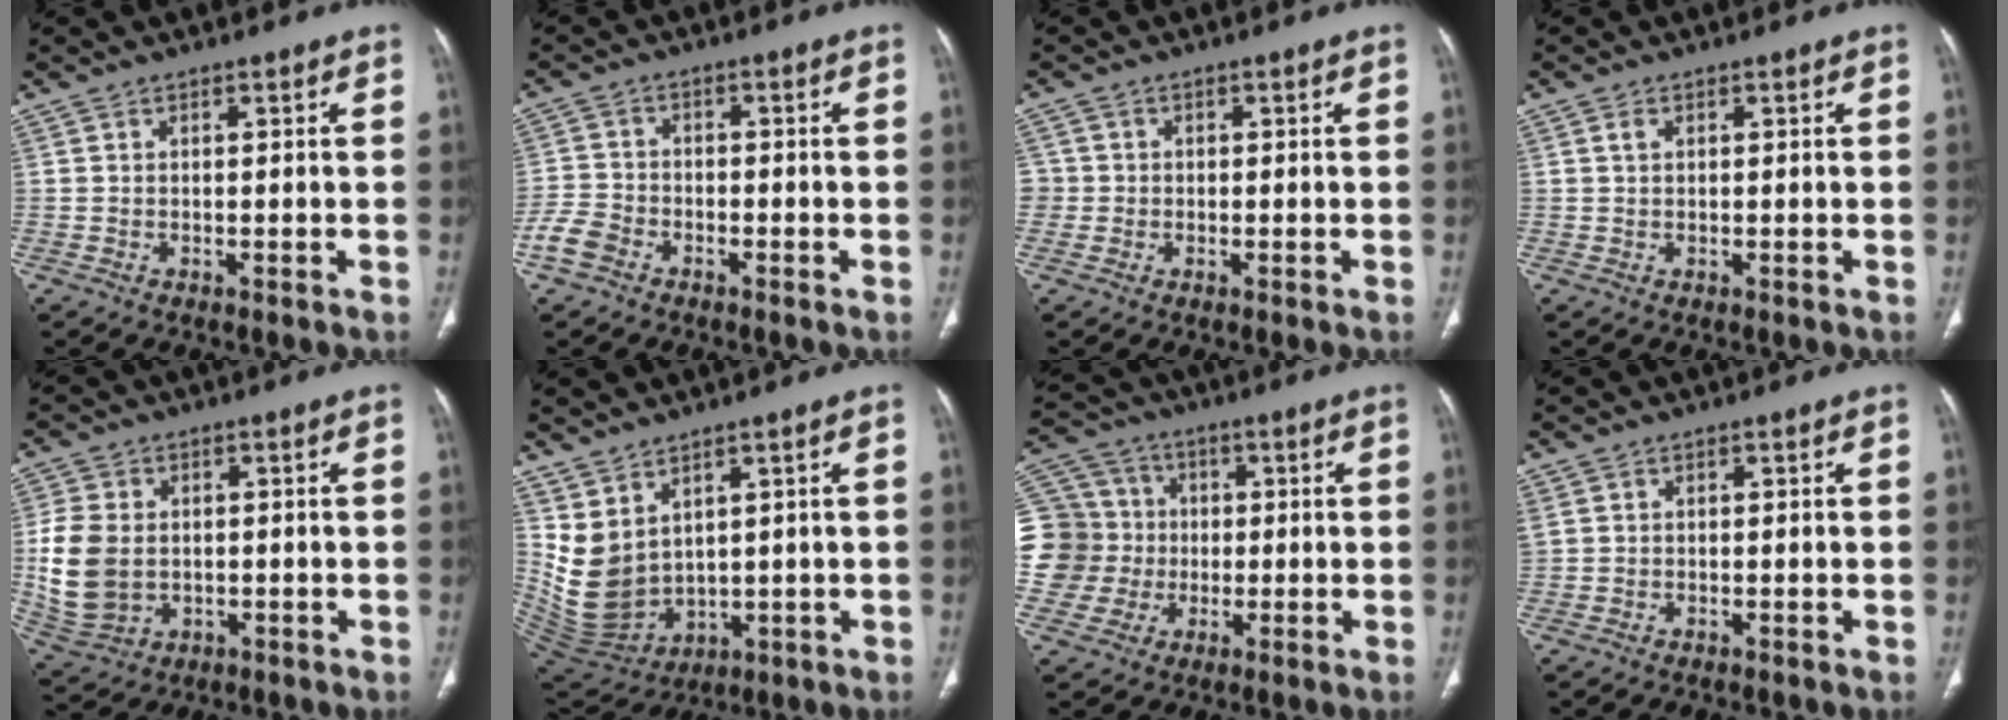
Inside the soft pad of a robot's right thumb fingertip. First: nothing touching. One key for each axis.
{"total": 4.7, "fx": -2.8, "fy": 3.2, "fz": 1.9, "tx": -0.039, "ty": 0.014, "tz": -0.058}
{"total": 2.6, "fx": -0.4, "fy": 2.6, "fz": 0.2, "tx": 0.014, "ty": 0.007, "tz": -0.009}
{"total": 1.0, "fx": 0.4, "fy": 0.6, "fz": 0.6, "tx": -0.011, "ty": 0.001, "tz": 0.007}
{"total": 11.1, "fx": -0.1, "fy": 8.4, "fz": 7.3, "tx": -0.145, "ty": -0.002, "tz": 0.012}
{"total": 10.1, "fx": 4.0, "fy": 6.7, "fz": 6.3, "tx": -0.105, "ty": -0.030, "tz": 0.112}
{"total": 16.5, "fx": -0.1, "fy": 15.7, "fz": 5.1, "tx": -0.102, "ty": 0.038, "tz": 0.008}
{"total": 2.5, "fx": 0.6, "fy": 2.0, "fz": 1.4, "tx": -0.054, "ty": 0.018, "tz": 0.025}